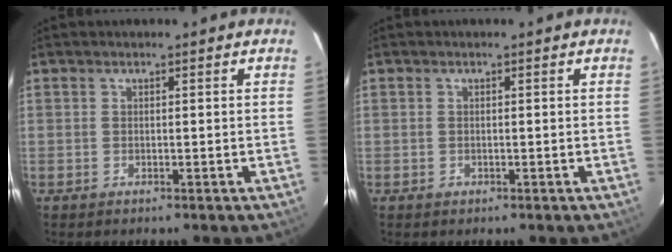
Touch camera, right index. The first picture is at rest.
{"total": 0.8, "force": [-0.4, 0.7, 0.0], "torque": [0.004, -0.001, -0.005]}